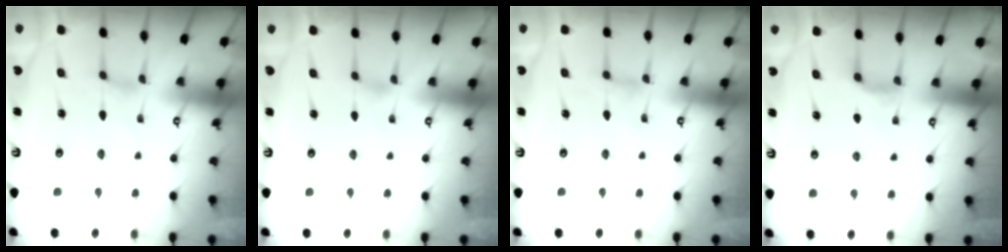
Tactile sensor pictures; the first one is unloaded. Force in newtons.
{"total": 0.0}
{"total": 0.0}
{"total": 5.1, "press": 5.0, "slide": 0.7}